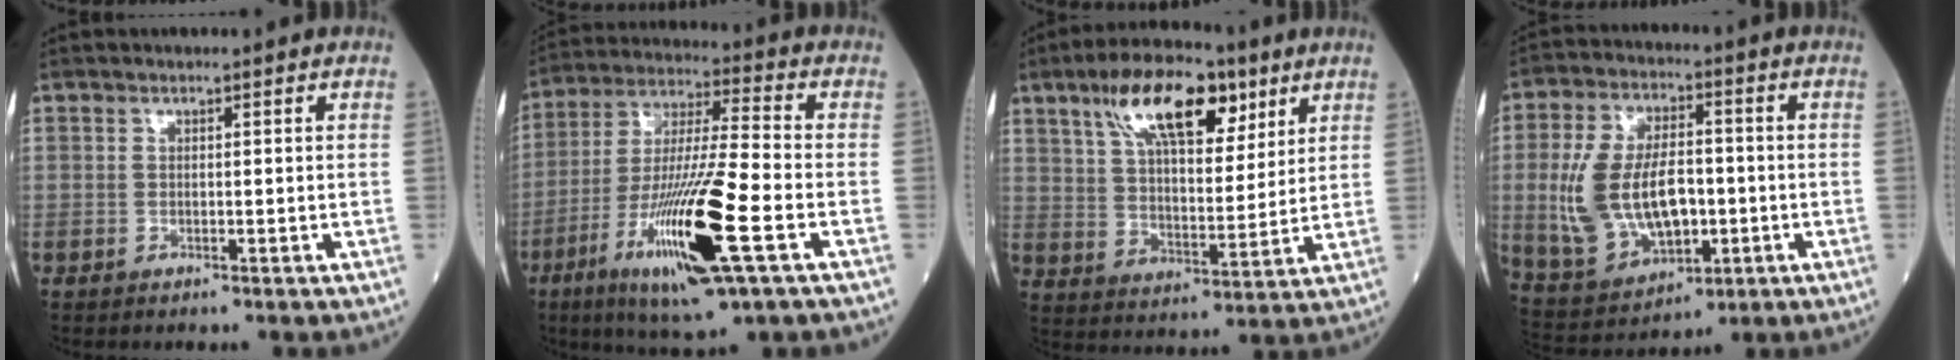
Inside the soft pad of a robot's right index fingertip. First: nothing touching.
{"total": 19.0, "force": [-7.3, 1.5, 17.5], "torque": [-0.356, -0.033, -0.131]}
{"total": 15.3, "force": [8.6, 5.8, 11.2], "torque": [-0.195, 0.022, 0.151]}
{"total": 15.7, "force": [-1.4, 8.4, 13.2], "torque": [-0.271, 0.009, -0.008]}